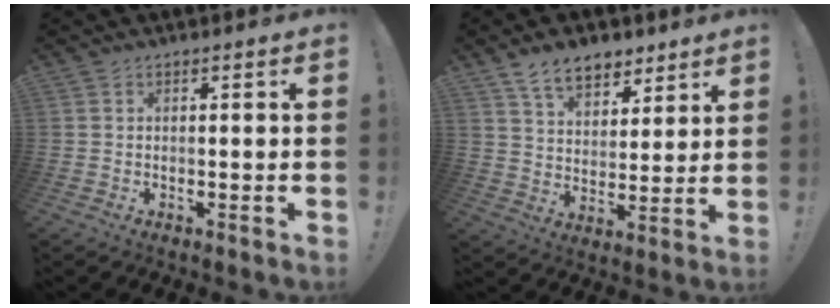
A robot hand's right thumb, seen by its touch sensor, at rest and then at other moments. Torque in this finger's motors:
{"motor_torque": [0.45, 2.61, 0.08, 0.24, 0.02]}